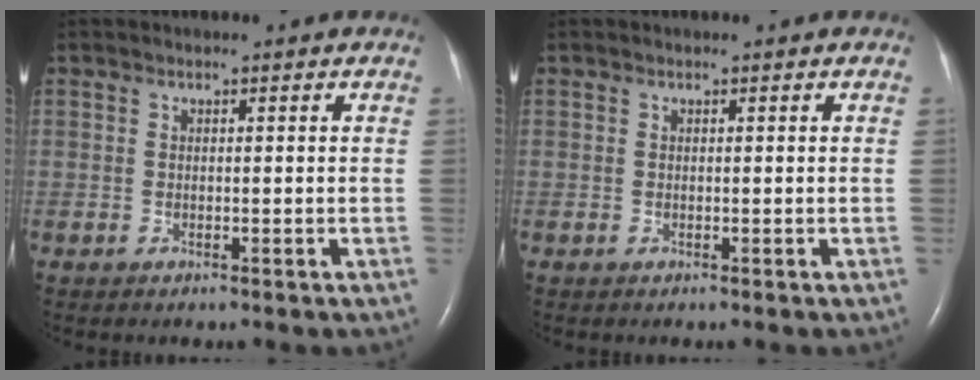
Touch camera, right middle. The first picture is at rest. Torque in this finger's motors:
{"motor_torque": [0.00, 0.00, 0.00, 0.00]}